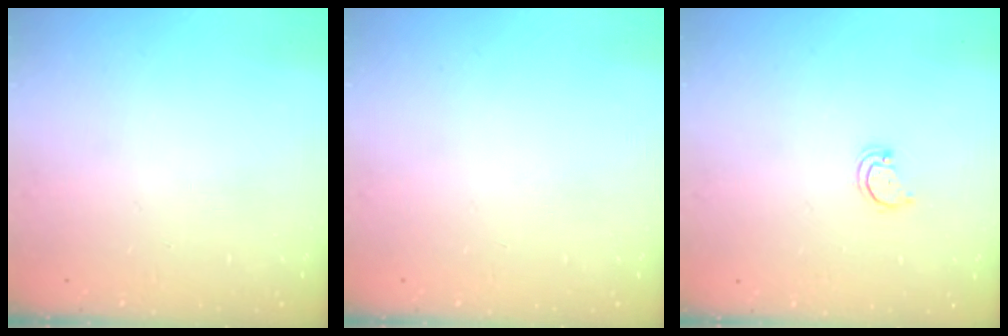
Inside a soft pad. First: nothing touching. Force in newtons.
{"total": 0.0}
{"total": 2.2, "press": 2.2, "slide": 0.2}